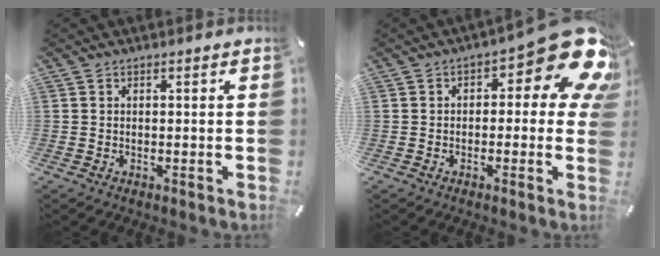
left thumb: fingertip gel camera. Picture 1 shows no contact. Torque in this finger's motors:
{"motor_torque": [0.39, 0.25, 0.73, 0.28, 0.00]}